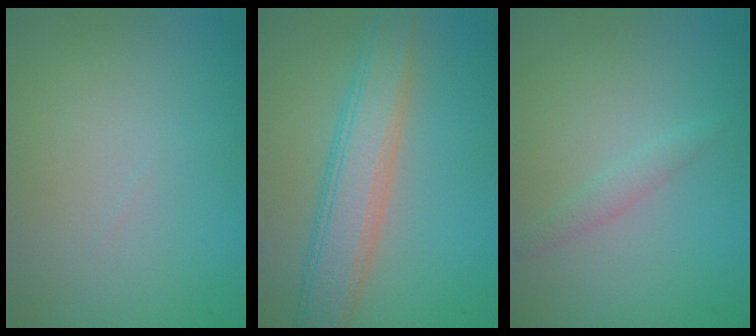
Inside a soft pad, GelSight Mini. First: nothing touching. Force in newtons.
{"total": 5.9, "press": 5.9, "slide": 0.1}
{"total": 1.2, "press": 1.2, "slide": 0.0}